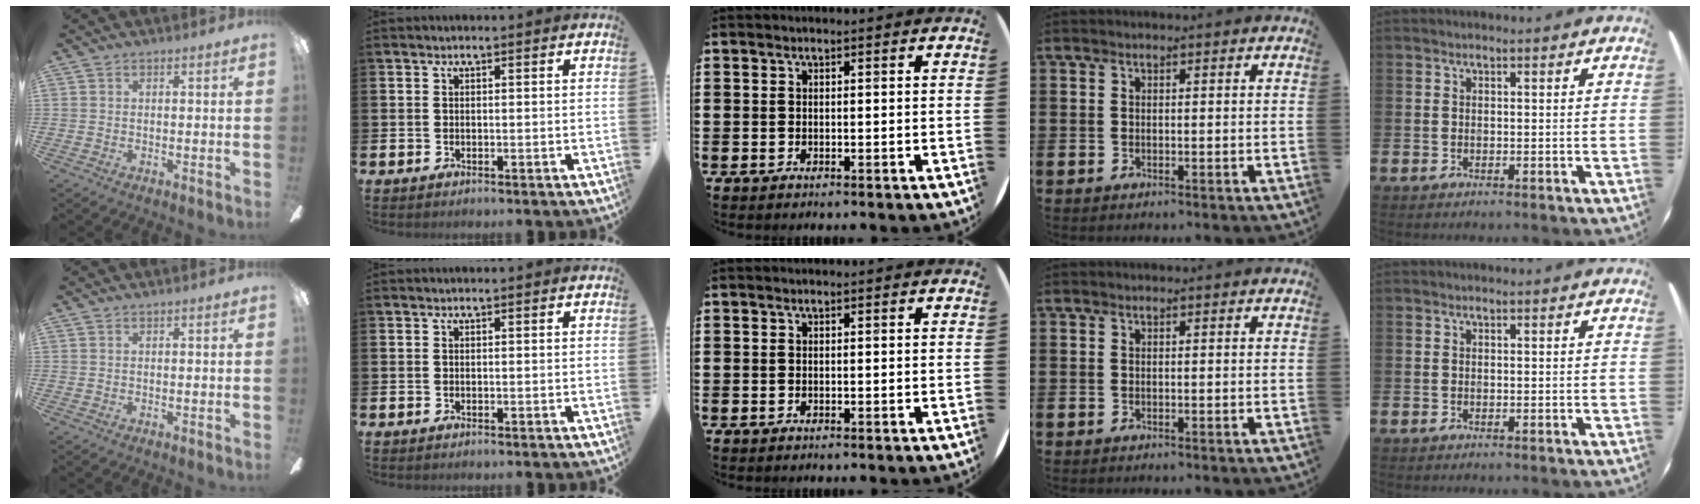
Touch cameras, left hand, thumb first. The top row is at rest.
{}